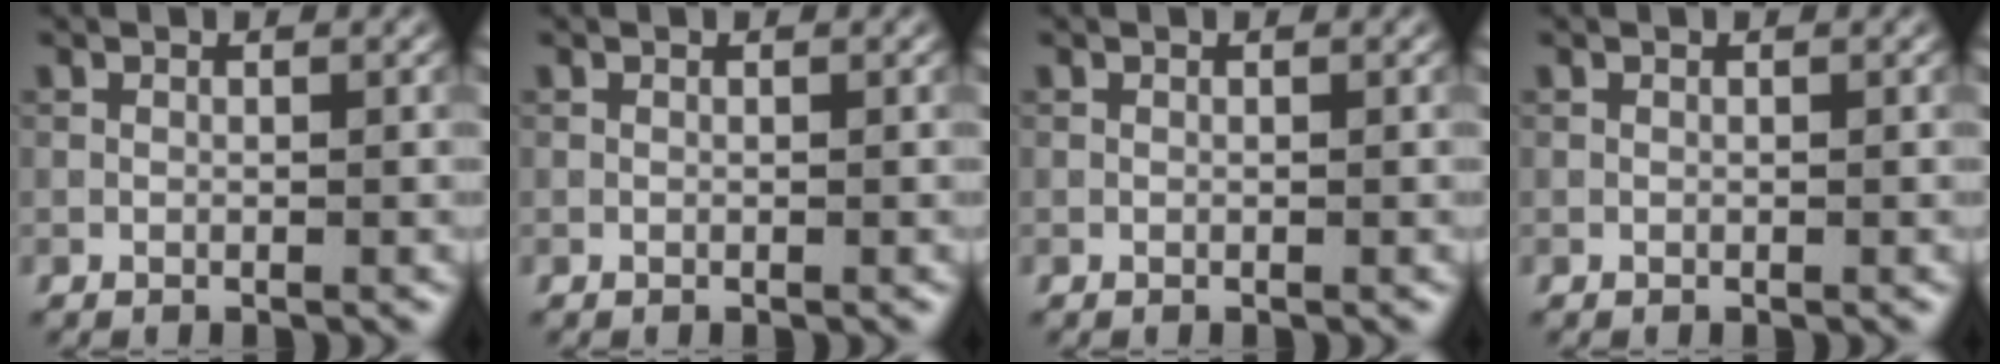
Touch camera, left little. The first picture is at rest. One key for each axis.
{"total": 0.0}
{"total": 0.0}
{"total": 0.0}